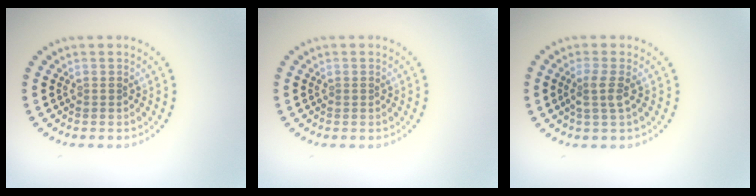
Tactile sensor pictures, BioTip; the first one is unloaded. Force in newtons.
{"total": 0.0}
{"total": 1.9, "press": 1.5, "slide": 1.2}